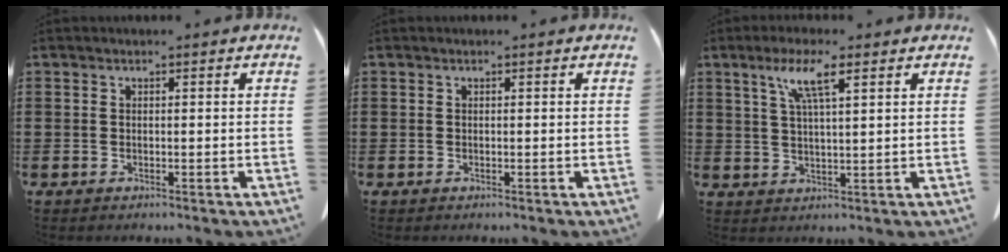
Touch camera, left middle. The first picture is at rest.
{"total": 0.0}
{"total": 6.6, "force": [3.5, 0.9, 5.5], "torque": [-0.118, 0.008, 0.057]}